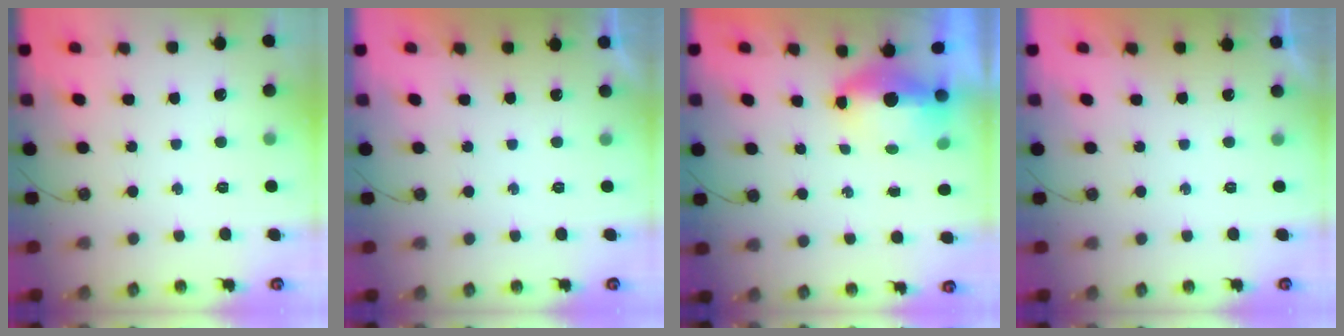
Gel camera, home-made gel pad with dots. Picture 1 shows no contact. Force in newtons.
{"total": 0.0}
{"total": 12.5, "press": 7.8, "slide": 9.7}
{"total": 0.0}